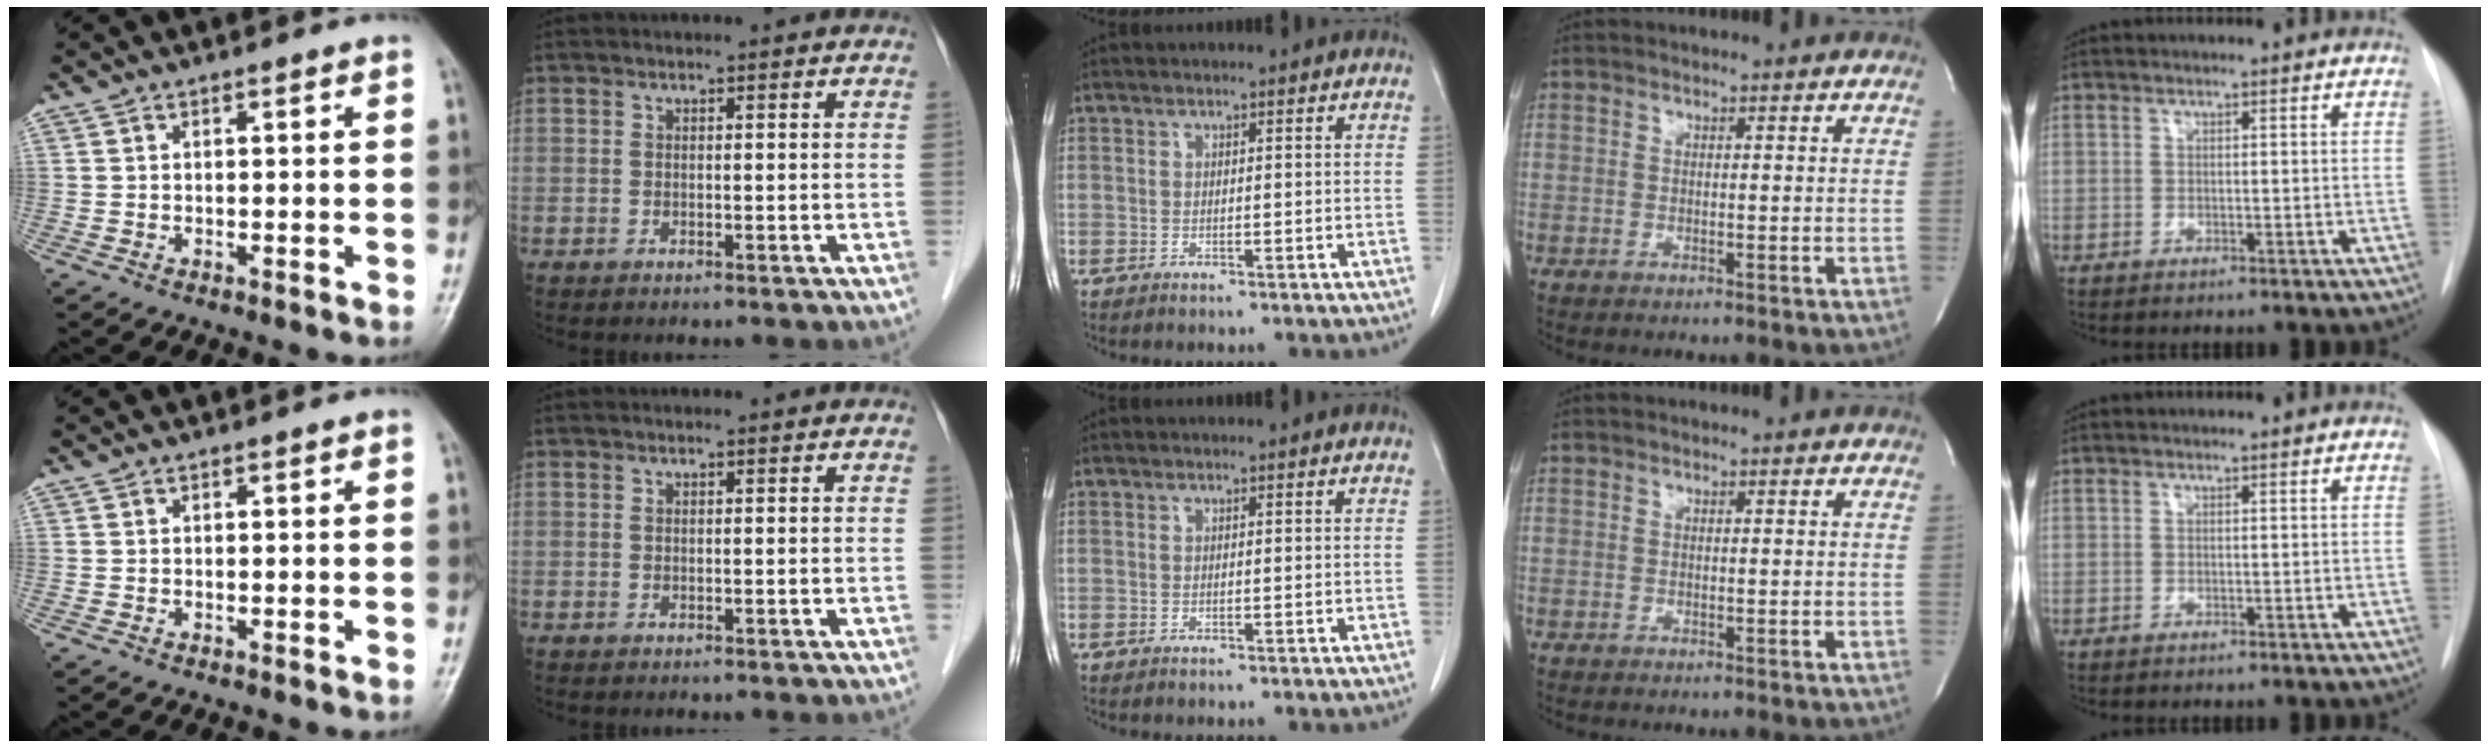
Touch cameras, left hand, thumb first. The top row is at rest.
{}